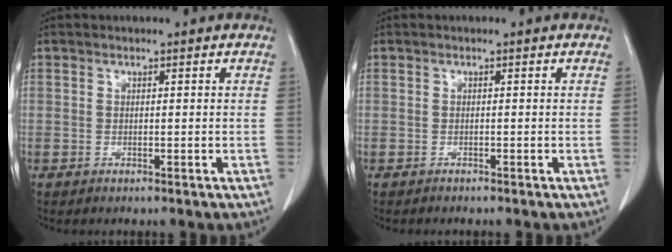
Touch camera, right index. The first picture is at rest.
{"total": 1.0, "force": [-1.0, 0.0, 0.3], "torque": [-0.008, -0.003, -0.011]}